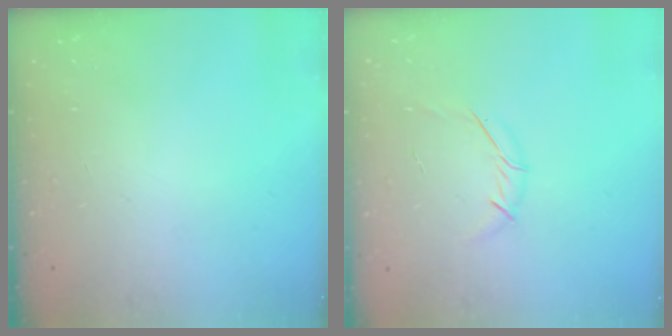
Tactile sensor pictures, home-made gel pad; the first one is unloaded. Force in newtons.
{"total": 4.3, "press": 4.2, "slide": 1.1}